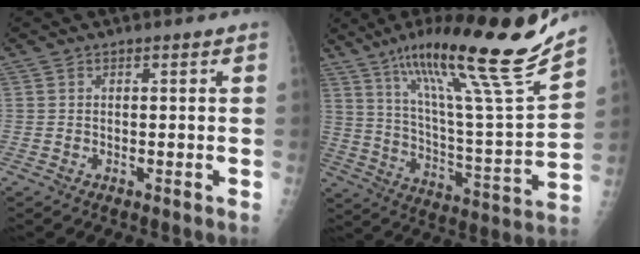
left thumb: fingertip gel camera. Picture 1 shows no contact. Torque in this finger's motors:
{"motor_torque": [0.41, 0.50, 1.46, -1.32, 0.33]}